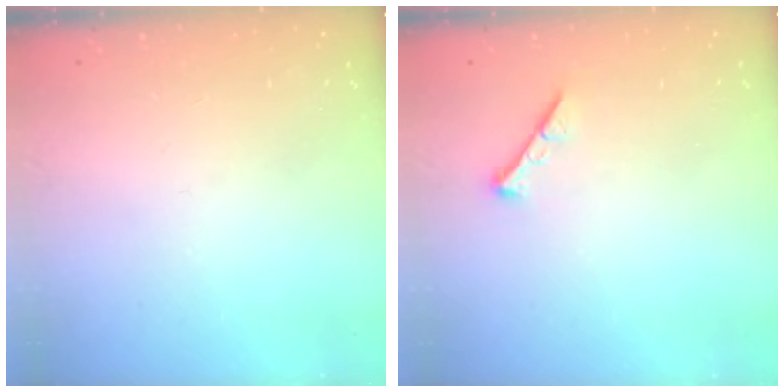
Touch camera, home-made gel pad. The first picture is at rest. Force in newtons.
{"total": 0.0}